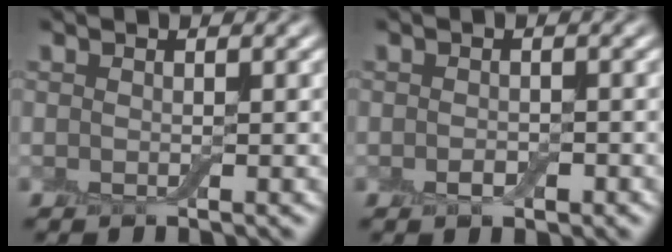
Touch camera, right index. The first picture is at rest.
{"total": 1.4, "force": [-0.6, 0.8, 0.9], "torque": [-0.017, -0.001, -0.011]}